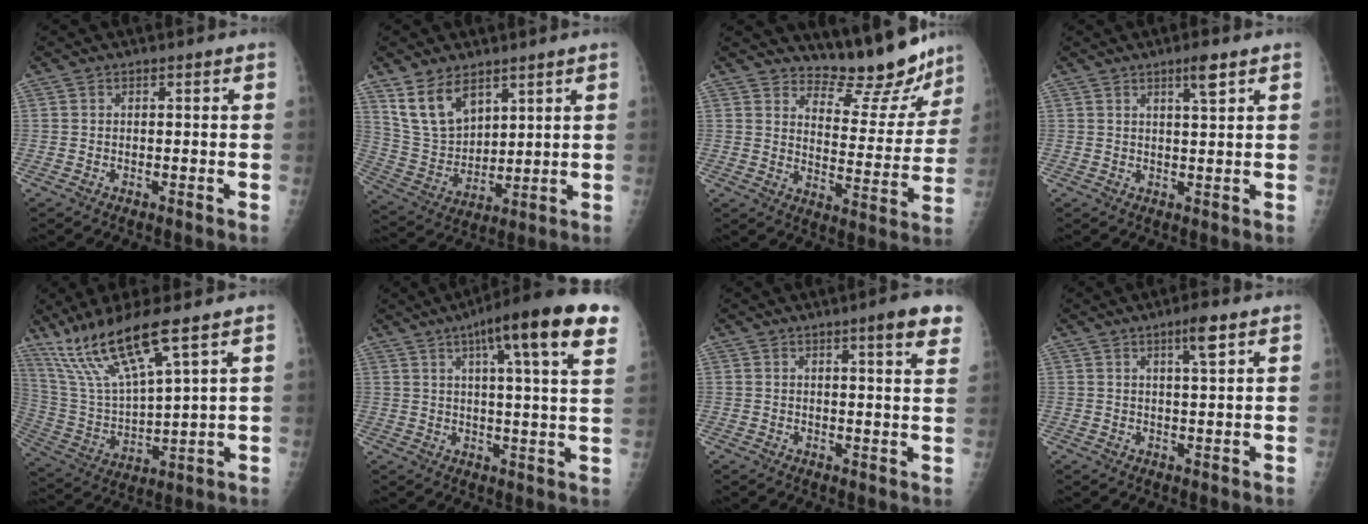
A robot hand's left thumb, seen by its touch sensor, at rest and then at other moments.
{"total": 10.9, "force": [6.8, 6.3, 5.7], "torque": [-0.088, -0.033, 0.150]}
{"total": 13.8, "force": [13.0, 3.9, 2.9], "torque": [-0.002, -0.108, 0.174]}
{"total": 3.2, "force": [2.0, 0.3, 2.4], "torque": [-0.041, -0.014, 0.034]}
{"total": 15.4, "force": [10.2, 2.2, 11.3], "torque": [-0.232, -0.043, 0.213]}
{"total": 18.1, "force": [9.5, 2.4, 15.2], "torque": [-0.210, -0.012, 0.122]}
{"total": 7.3, "force": [4.4, 0.8, 5.8], "torque": [-0.064, -0.016, 0.050]}
{"total": 3.8, "force": [2.2, 0.3, 3.1], "torque": [-0.052, -0.011, 0.036]}